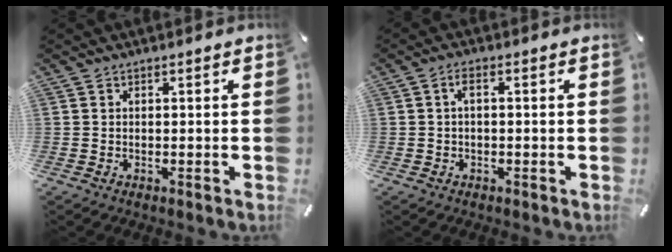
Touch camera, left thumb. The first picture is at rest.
{"total": 2.0, "force": [0.2, 0.8, 1.8], "torque": [-0.037, 0.006, 0.002]}